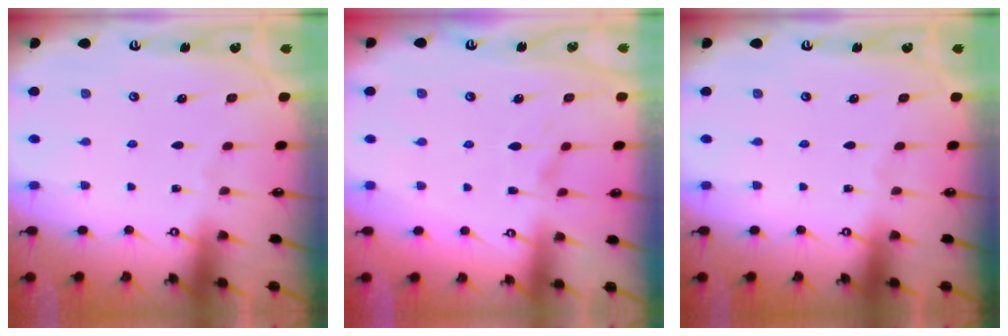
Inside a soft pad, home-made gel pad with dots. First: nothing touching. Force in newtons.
{"total": 3.2, "press": 3.0, "slide": 1.2}
{"total": 0.0}